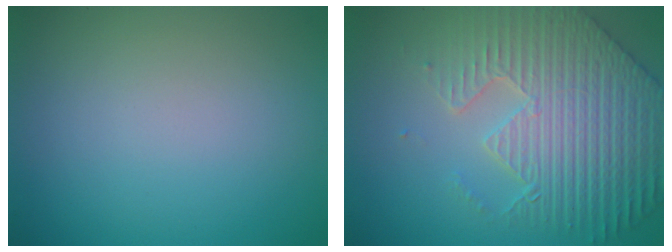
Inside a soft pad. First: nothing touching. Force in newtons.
{"total": 7.3, "press": 6.0, "slide": 4.1}